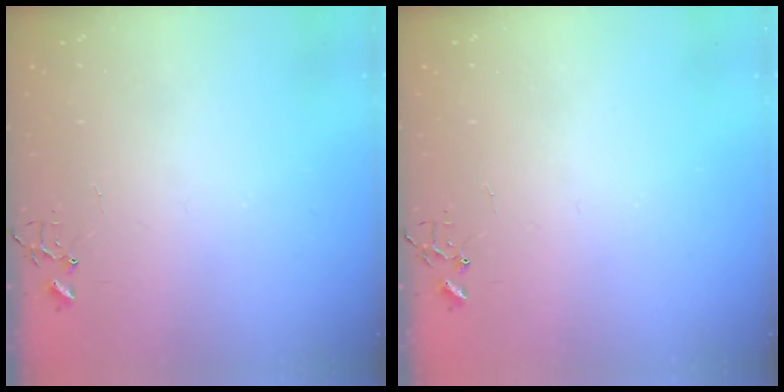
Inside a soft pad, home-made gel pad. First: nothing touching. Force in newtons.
{"total": 0.0}